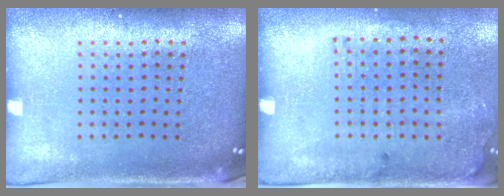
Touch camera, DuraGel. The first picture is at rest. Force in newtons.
{"total": 1.8, "press": 1.2, "slide": 1.3}